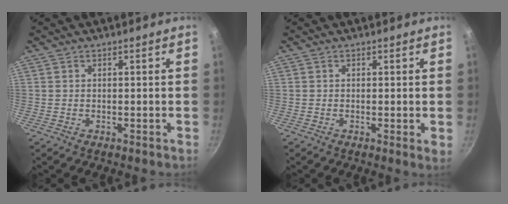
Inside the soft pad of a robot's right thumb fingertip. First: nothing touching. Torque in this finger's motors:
{"motor_torque": [-0.16, -0.01, 0.02, -0.04, -0.06]}